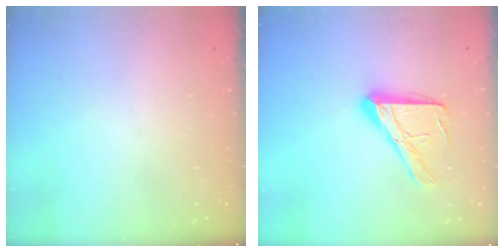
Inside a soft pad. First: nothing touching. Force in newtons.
{"total": 14.7, "press": 14.7, "slide": 1.1}